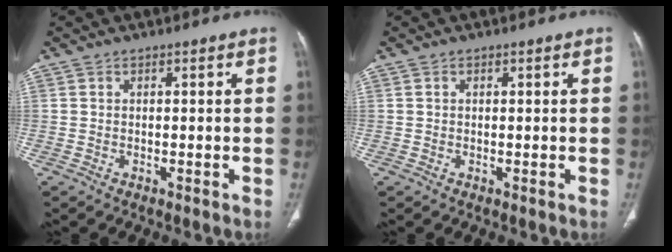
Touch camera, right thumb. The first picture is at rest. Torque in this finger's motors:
{"motor_torque": [0.01, -0.18, -0.33, -0.04, 0.10]}